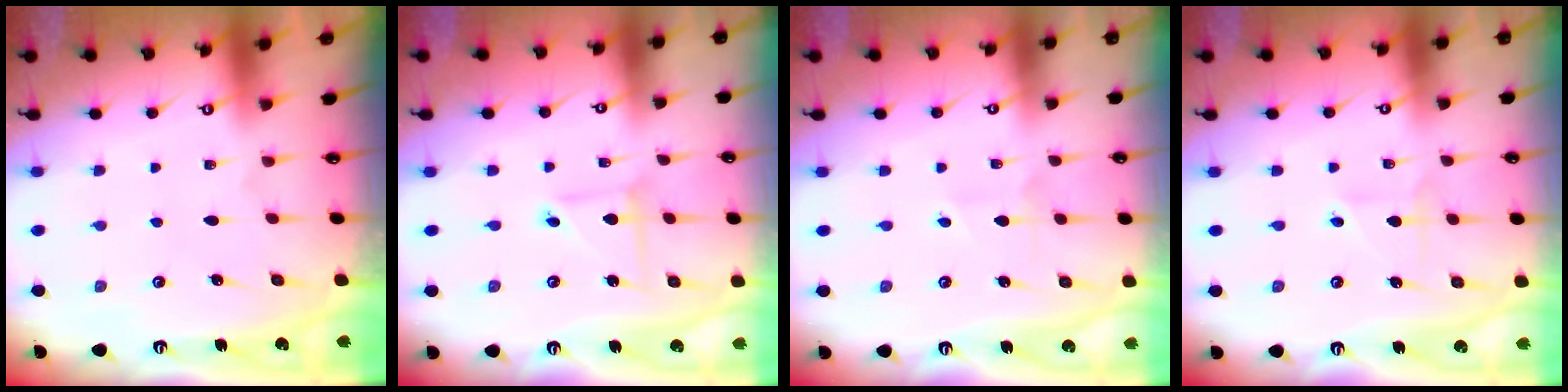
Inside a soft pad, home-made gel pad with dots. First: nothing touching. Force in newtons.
{"total": 3.1, "press": 3.1, "slide": 0.3}
{"total": 2.1, "press": 2.1, "slide": 0.2}
{"total": 2.6, "press": 2.5, "slide": 0.9}